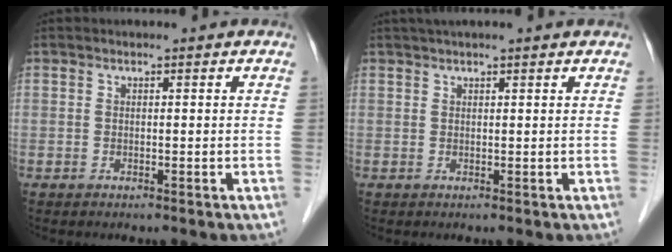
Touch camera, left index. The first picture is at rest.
{"total": 3.5, "force": [2.8, -0.1, 2.0], "torque": [-0.024, 0.030, 0.037]}